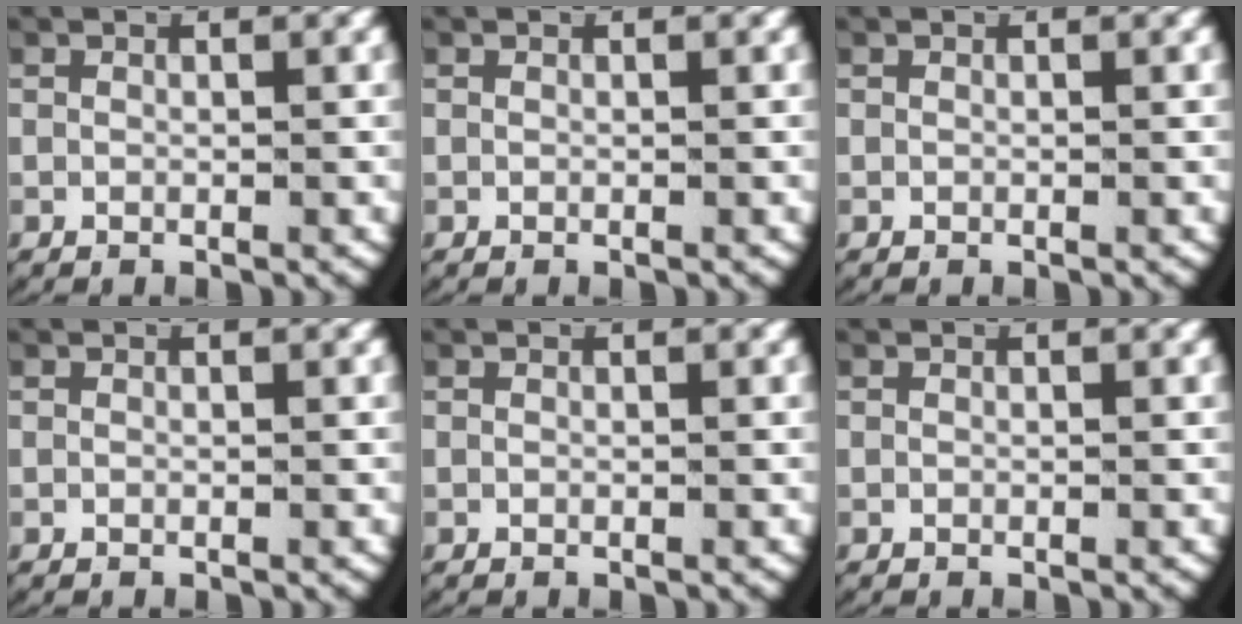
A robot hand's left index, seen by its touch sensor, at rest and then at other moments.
{"total": 0.0}
{"total": 0.0}
{"total": 0.0}
{"total": 0.0}
{"total": 0.0}